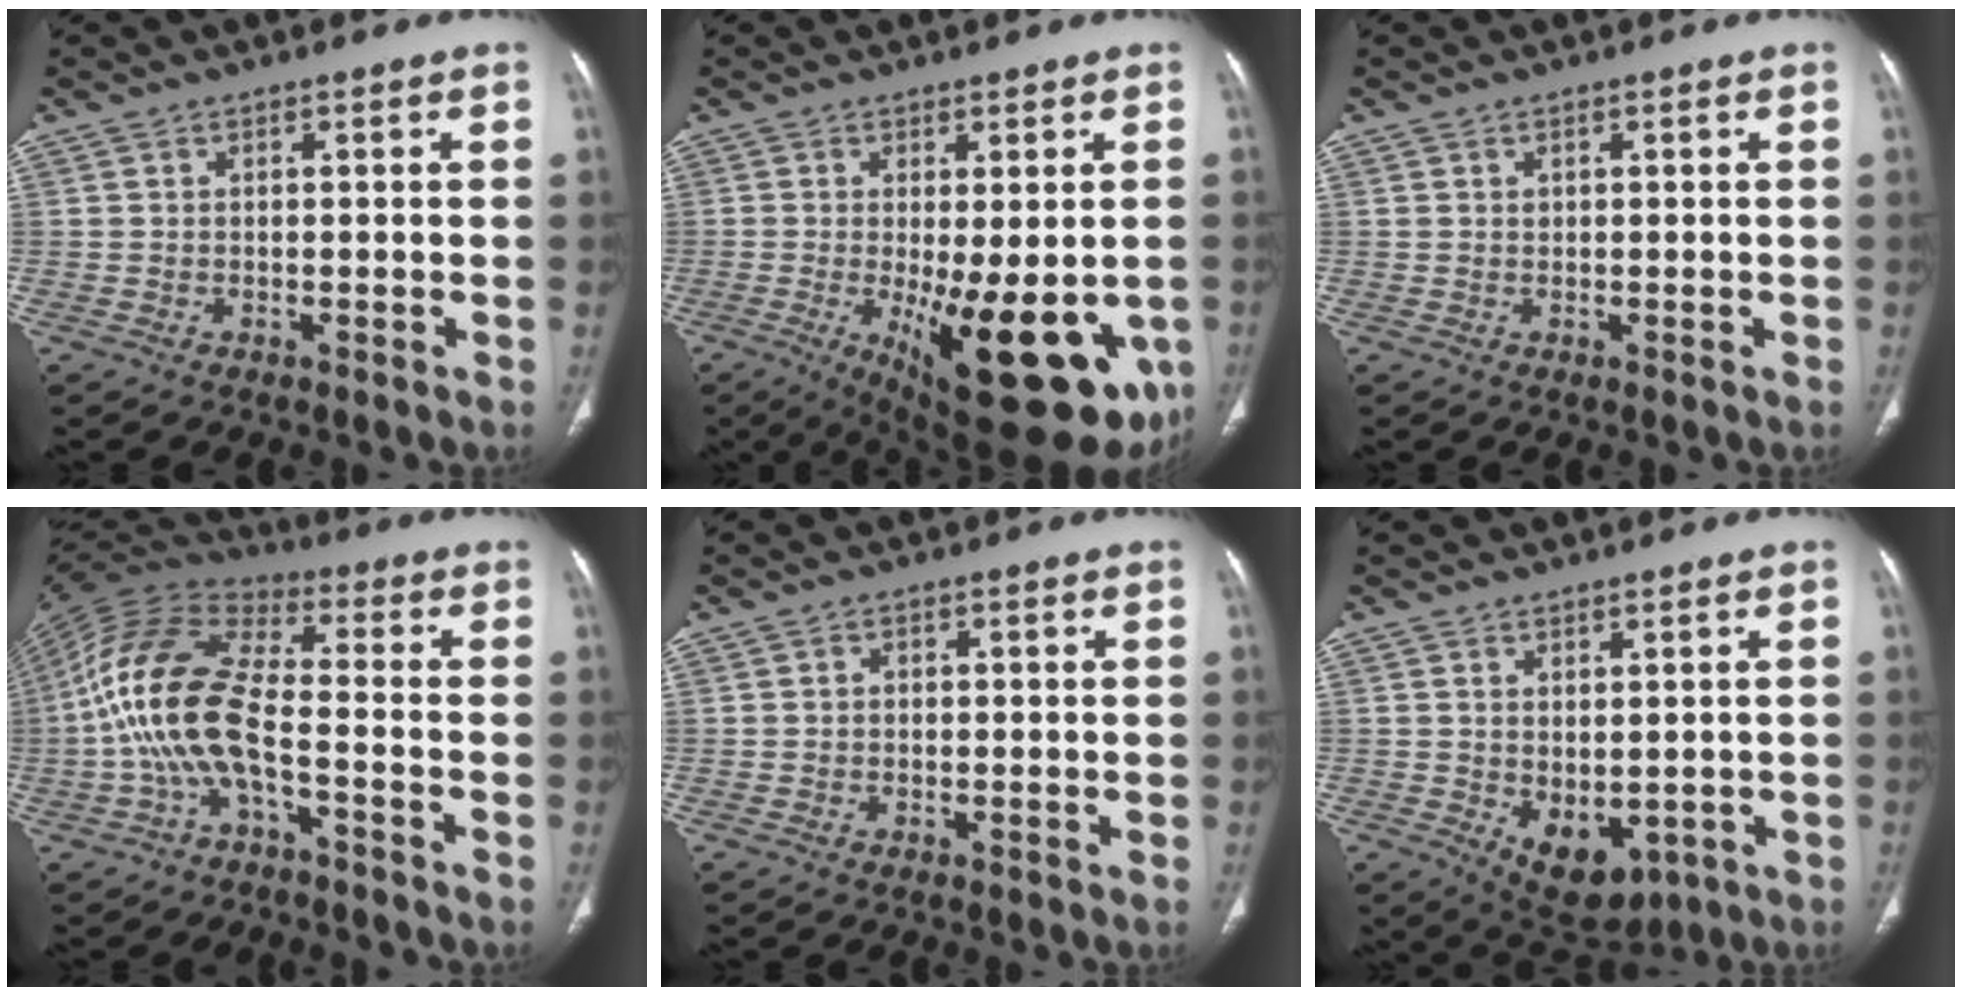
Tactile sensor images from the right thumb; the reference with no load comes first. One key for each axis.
{"total": 20.1, "fx": -5.6, "fy": 7.2, "fz": 17.9, "tx": -0.201, "ty": -0.030, "tz": -0.058}
{"total": 0.5, "fx": 0.3, "fy": 0.4, "fz": 0.2, "tx": 0.000, "ty": -0.001, "tz": 0.005}
{"total": 15.2, "fx": -3.9, "fy": 6.5, "fz": 13.1, "tx": -0.276, "ty": 0.053, "tz": -0.082}
{"total": 1.1, "fx": 0.0, "fy": 1.0, "fz": 0.5, "tx": -0.004, "ty": 0.003, "tz": -0.001}
{"total": 8.1, "fx": -1.6, "fy": 4.9, "fz": 6.3, "tx": -0.077, "ty": -0.007, "tz": 0.002}